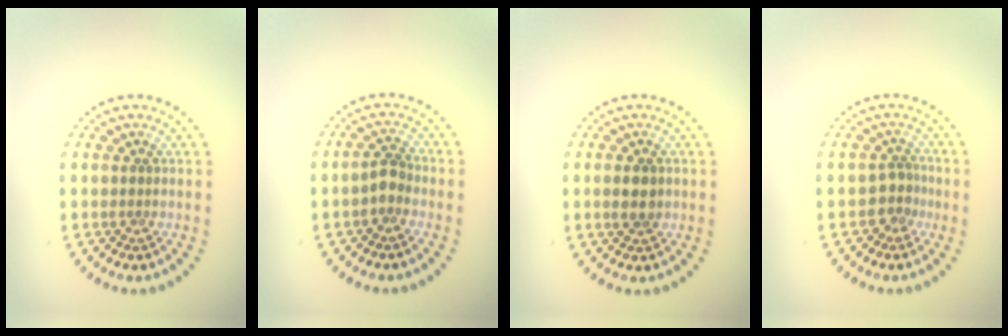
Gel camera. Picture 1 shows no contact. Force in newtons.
{"total": 1.6, "press": 1.4, "slide": 0.7}
{"total": 1.9, "press": 1.9, "slide": 0.2}
{"total": 2.0, "press": 1.5, "slide": 1.4}